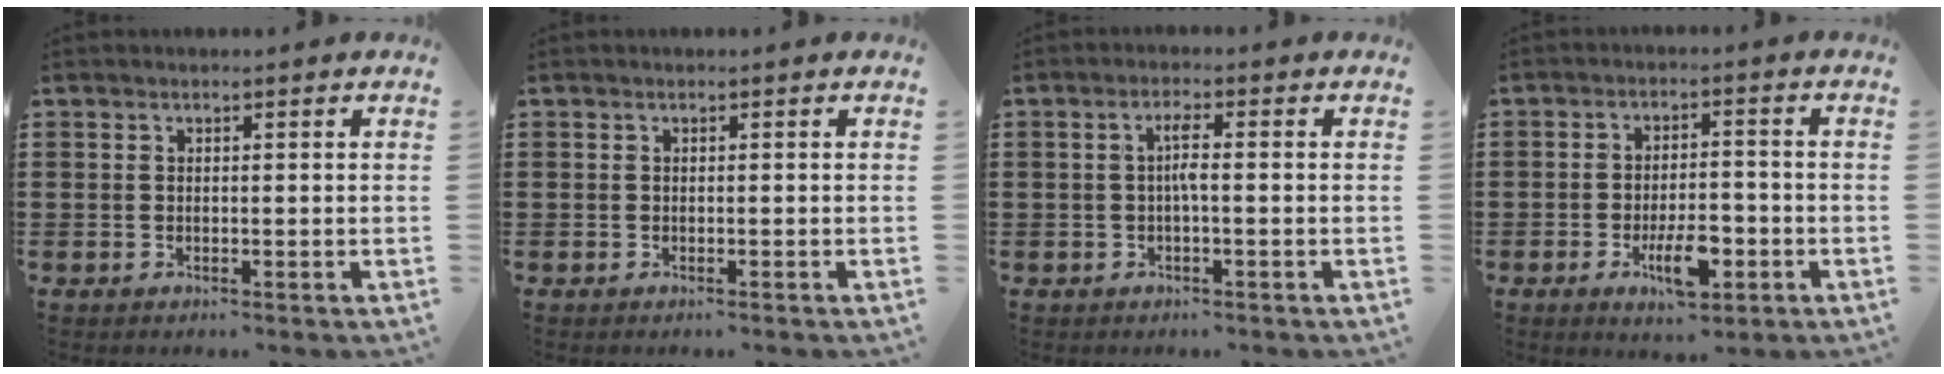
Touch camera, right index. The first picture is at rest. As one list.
[{"total": 0.0}, {"total": 2.8, "force": [-0.4, 0.3, 2.8], "torque": [-0.053, 0.001, -0.010]}, {"total": 6.8, "force": [-2.9, 2.7, 5.5], "torque": [-0.099, 0.004, -0.050]}]